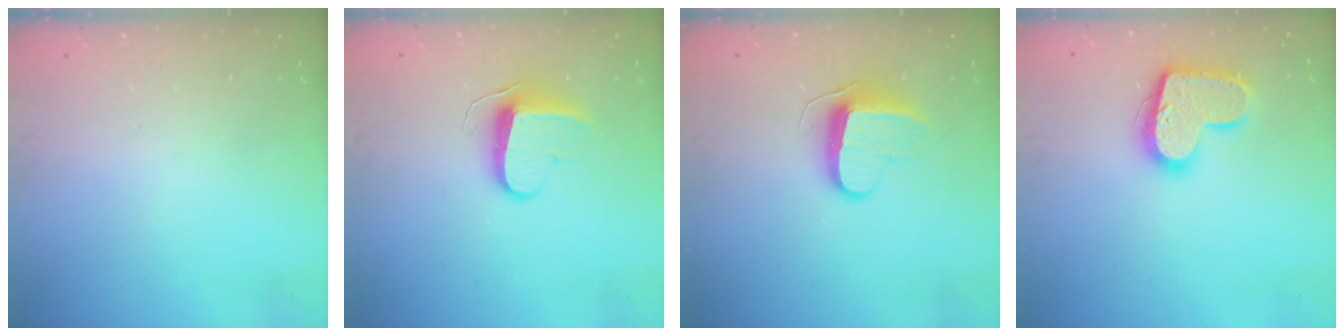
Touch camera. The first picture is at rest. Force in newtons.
{"total": 9.4, "press": 9.4, "slide": 0.2}
{"total": 9.7, "press": 9.7, "slide": 0.4}
{"total": 16.4, "press": 16.4, "slide": 1.0}